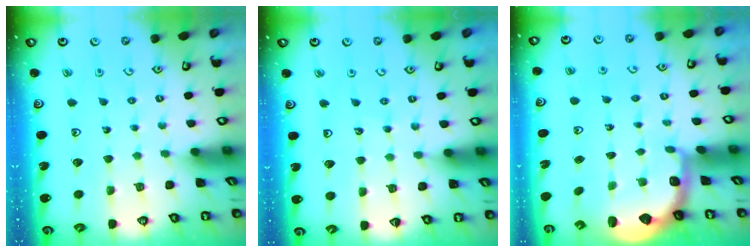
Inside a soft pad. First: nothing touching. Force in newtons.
{"total": 4.3, "press": 4.3, "slide": 0.3}
{"total": 2.8, "press": 1.7, "slide": 2.2}